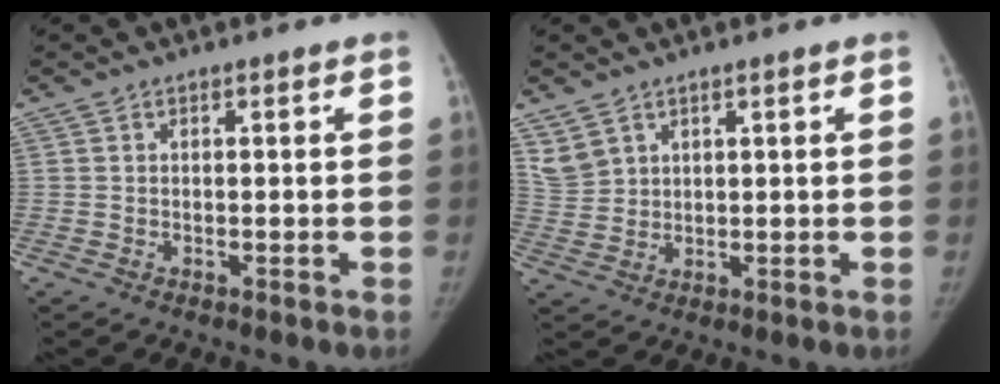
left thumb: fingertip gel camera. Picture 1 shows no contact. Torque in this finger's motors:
{"motor_torque": [1.39, 1.29, 0.48, -0.33, 0.09]}